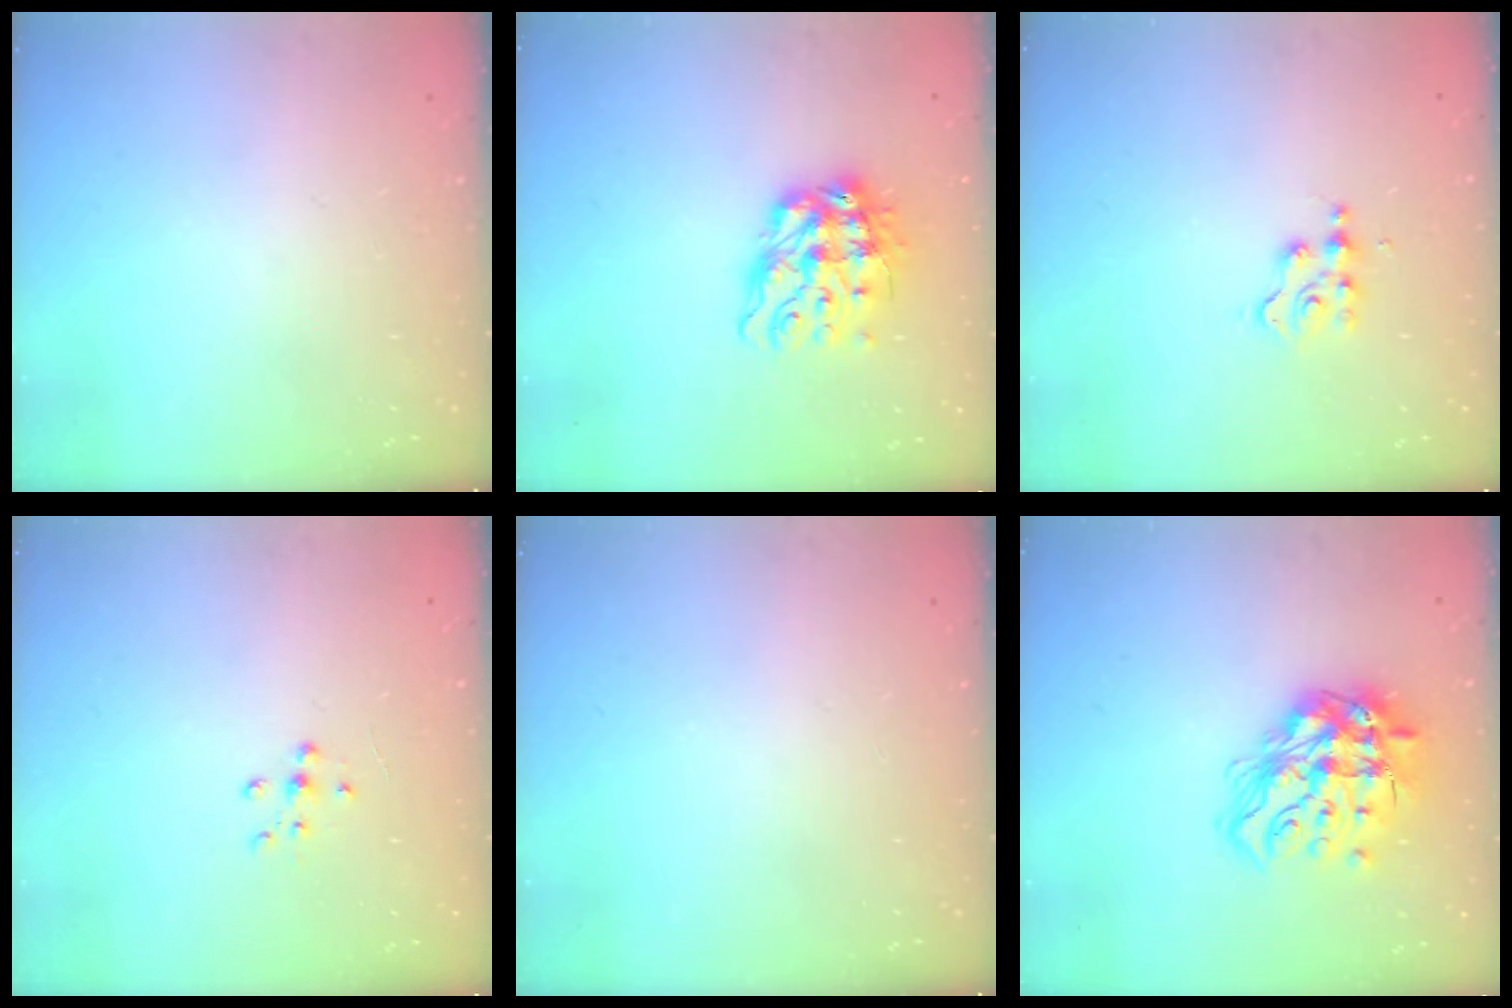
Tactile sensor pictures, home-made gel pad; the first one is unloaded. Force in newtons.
{"total": 11.3, "press": 11.2, "slide": 1.2}
{"total": 2.9, "press": 2.9, "slide": 0.2}
{"total": 6.8, "press": 6.8, "slide": 0.9}
{"total": 0.0}
{"total": 18.6, "press": 18.6, "slide": 1.7}